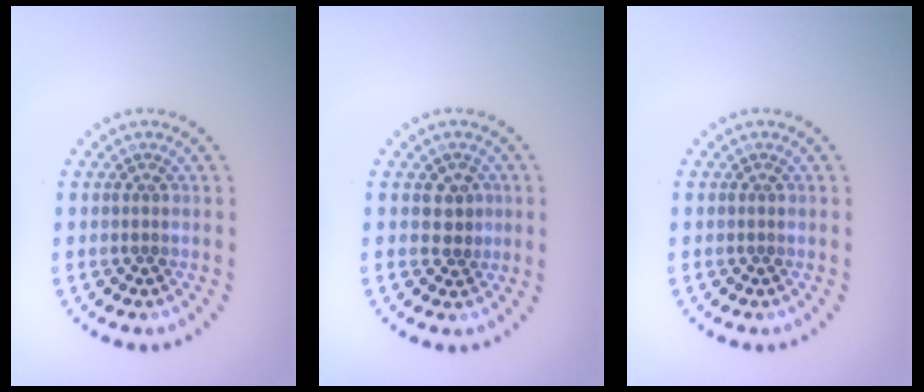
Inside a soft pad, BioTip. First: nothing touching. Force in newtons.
{"total": 1.8, "press": 1.7, "slide": 0.8}
{"total": 0.0}